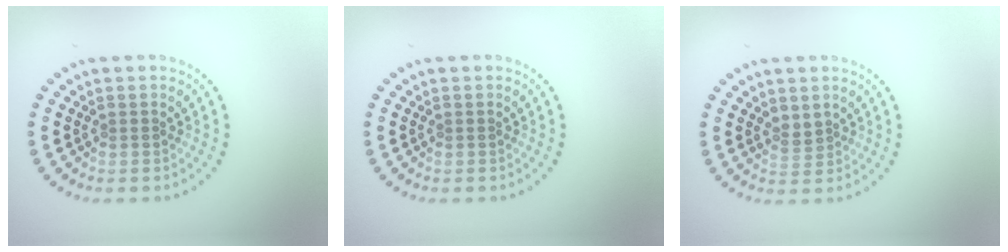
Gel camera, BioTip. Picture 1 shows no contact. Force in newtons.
{"total": 0.0}
{"total": 1.3, "press": 1.0, "slide": 0.8}